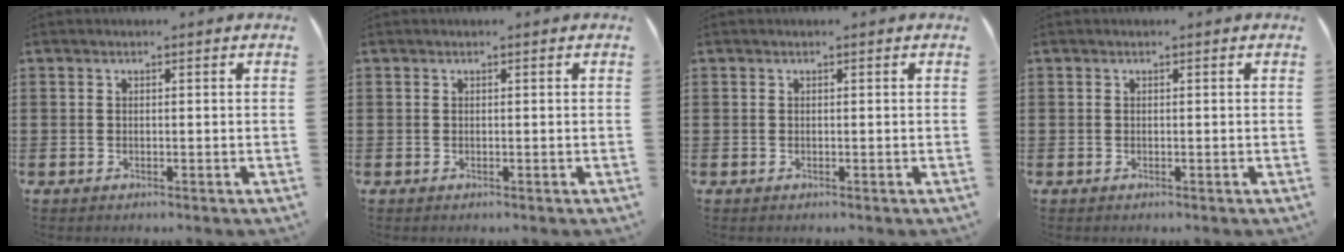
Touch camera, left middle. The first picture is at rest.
{"total": 0.0}
{"total": 0.0}
{"total": 0.0}